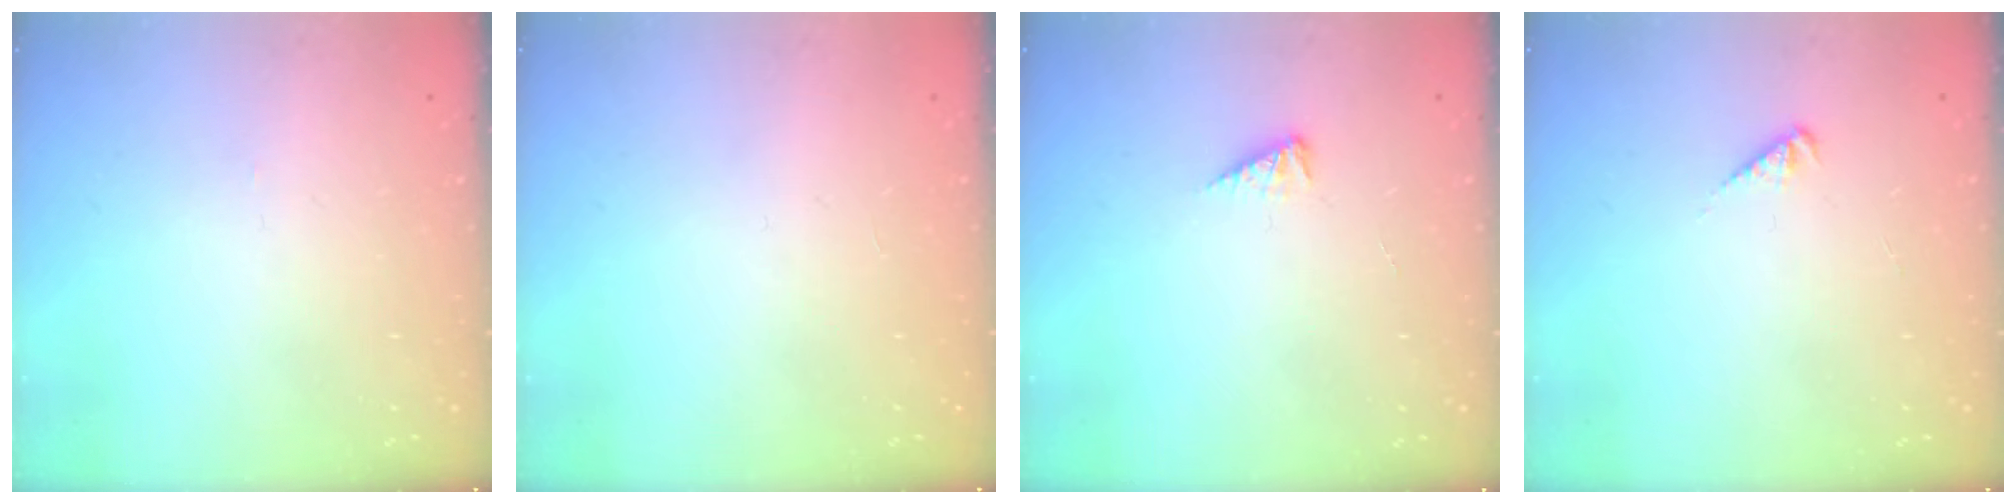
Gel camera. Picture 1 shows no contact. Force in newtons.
{"total": 0.0}
{"total": 3.9, "press": 3.9, "slide": 0.5}
{"total": 2.5, "press": 2.4, "slide": 0.6}